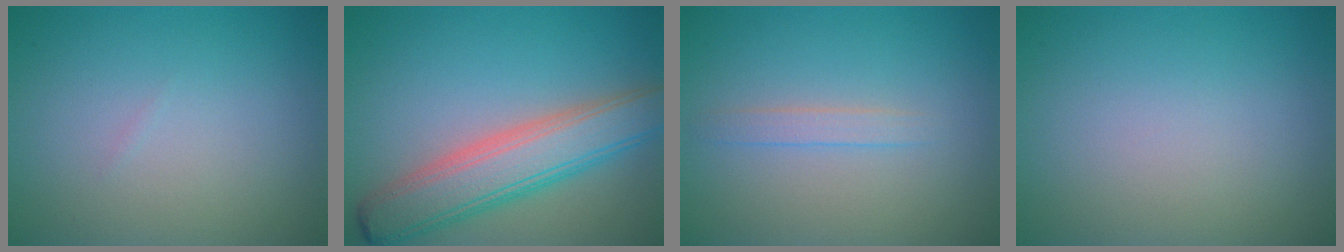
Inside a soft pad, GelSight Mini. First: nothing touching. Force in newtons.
{"total": 6.7, "press": 6.7, "slide": 0.3}
{"total": 1.3, "press": 1.3, "slide": 0.1}
{"total": 0.0}